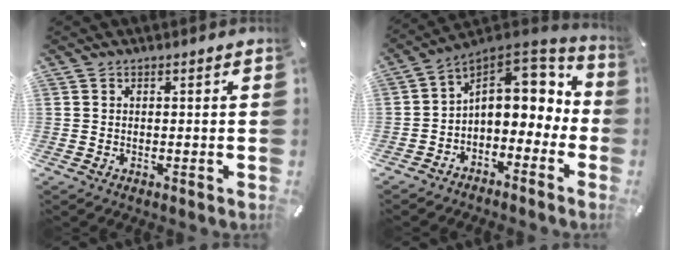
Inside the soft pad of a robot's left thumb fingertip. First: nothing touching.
{"total": 13.2, "force": [2.7, 8.8, 9.4], "torque": [-0.135, -0.019, 0.046]}